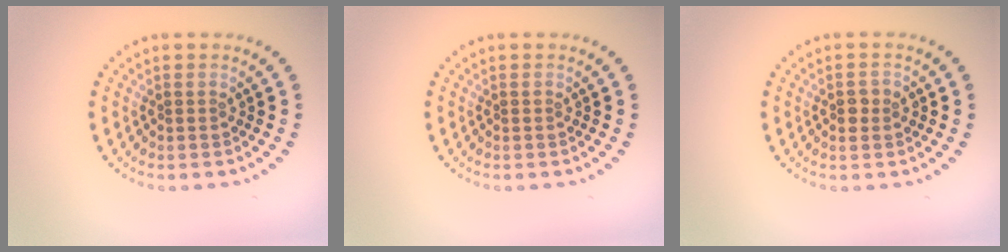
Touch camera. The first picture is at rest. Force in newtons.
{"total": 0.0}
{"total": 1.5, "press": 1.4, "slide": 0.3}